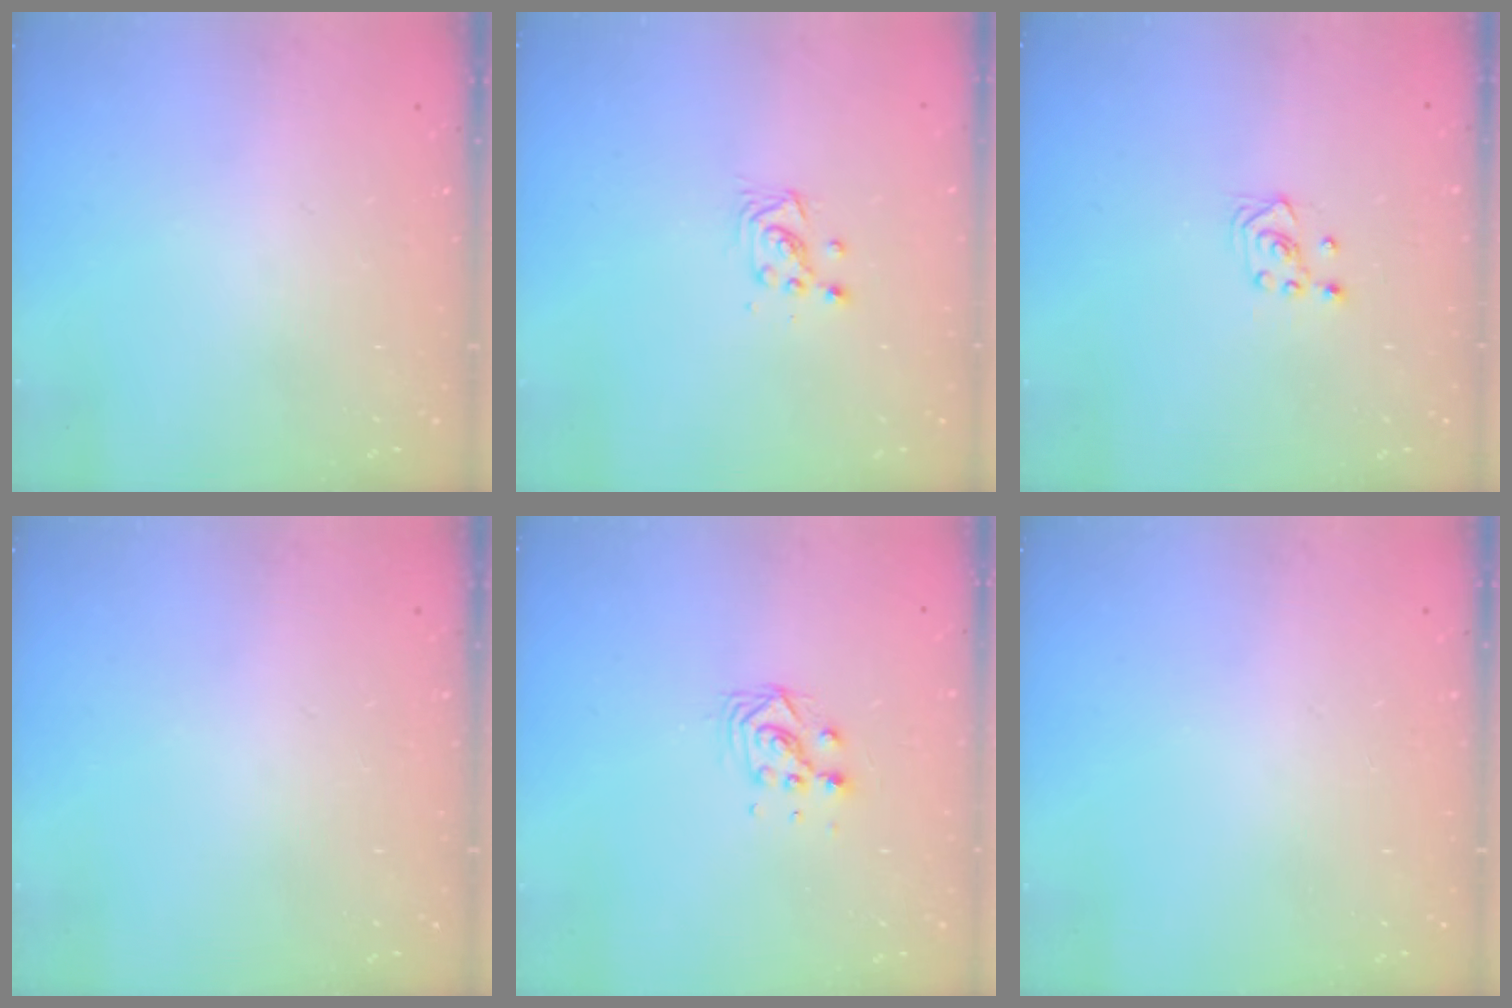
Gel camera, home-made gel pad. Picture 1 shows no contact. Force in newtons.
{"total": 3.8, "press": 3.8, "slide": 0.5}
{"total": 3.0, "press": 2.6, "slide": 1.5}
{"total": 0.0}
{"total": 5.7, "press": 5.7, "slide": 0.2}
{"total": 0.0}